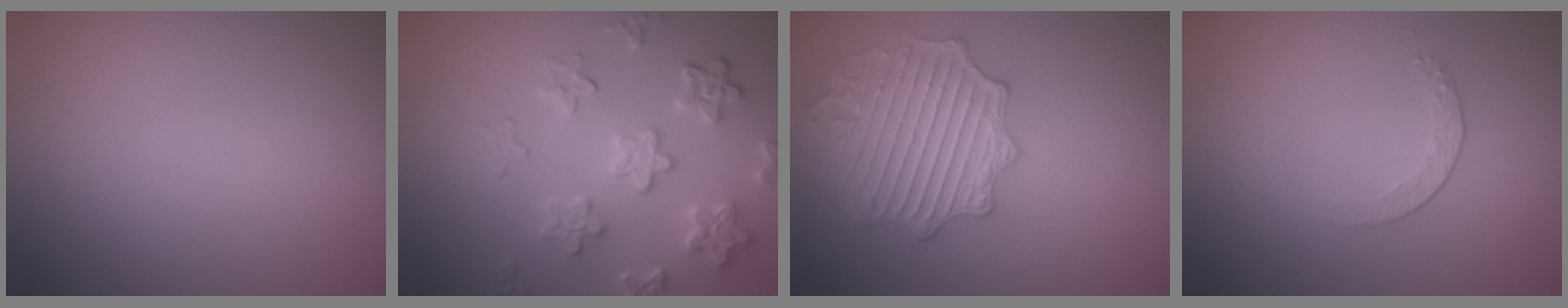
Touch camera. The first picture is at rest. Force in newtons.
{"total": 4.7, "press": 4.0, "slide": 2.5}
{"total": 5.0, "press": 4.8, "slide": 1.4}
{"total": 1.4, "press": 0.7, "slide": 1.2}